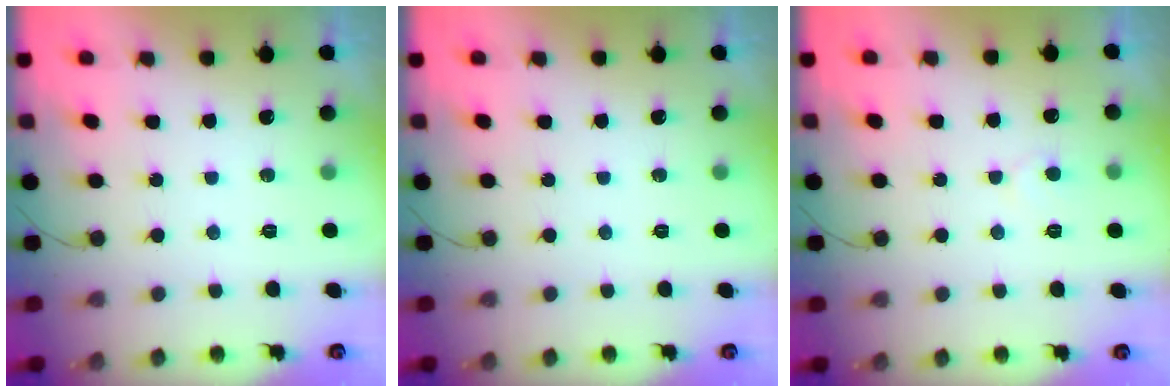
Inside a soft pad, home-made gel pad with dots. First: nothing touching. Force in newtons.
{"total": 0.0}
{"total": 3.8, "press": 3.7, "slide": 0.4}